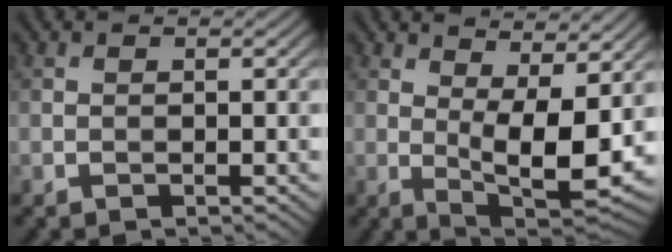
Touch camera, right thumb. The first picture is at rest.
{"total": 10.0, "force": [2.7, 3.7, 9.0], "torque": [-0.152, -0.008, 0.050]}